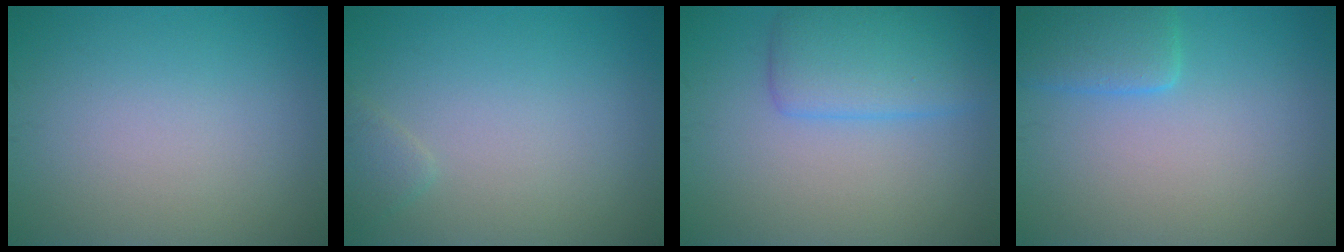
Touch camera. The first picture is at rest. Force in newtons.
{"total": 1.0, "press": 1.0, "slide": 0.0}
{"total": 4.6, "press": 4.6, "slide": 0.2}
{"total": 3.0, "press": 3.0, "slide": 0.3}